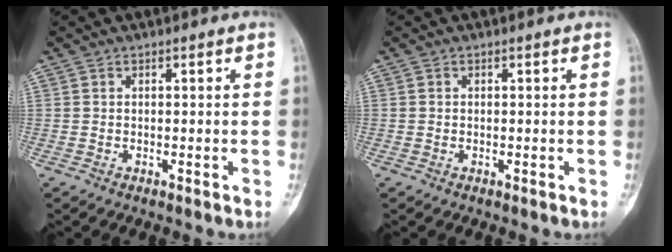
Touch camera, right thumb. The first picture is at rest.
{"total": 0.0}